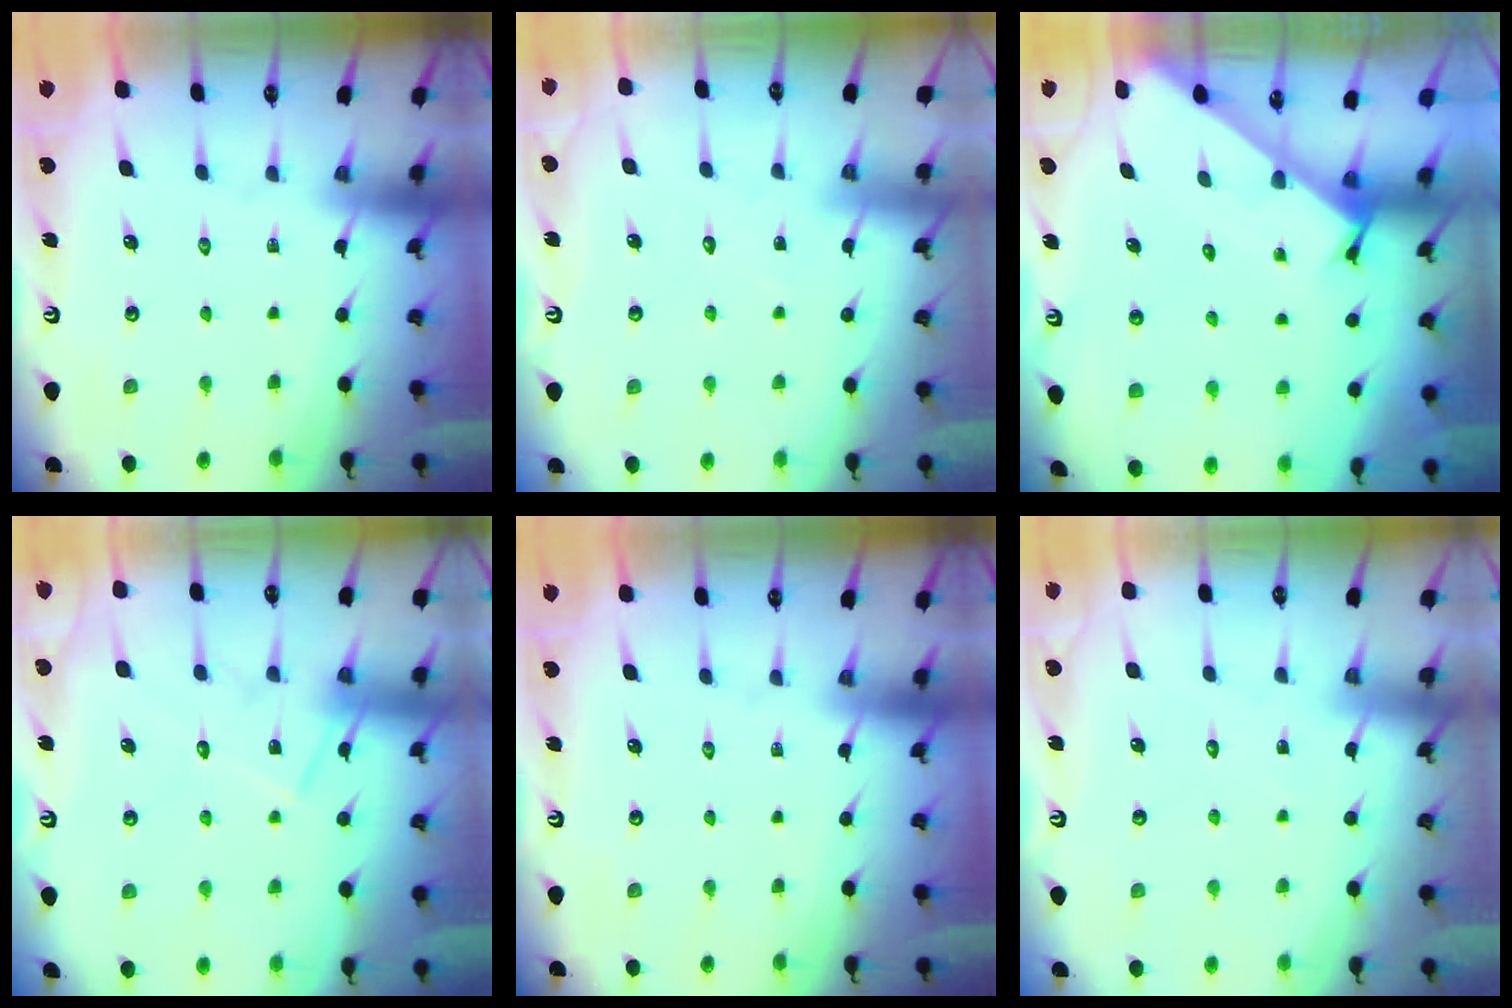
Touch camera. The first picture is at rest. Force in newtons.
{"total": 5.5, "press": 5.5, "slide": 0.5}
{"total": 2.5, "press": 2.5, "slide": 0.1}
{"total": 13.2, "press": 13.2, "slide": 0.8}
{"total": 0.0}
{"total": 3.7, "press": 3.7, "slide": 0.4}